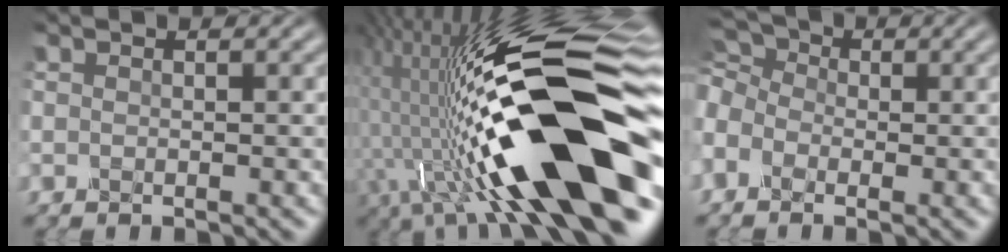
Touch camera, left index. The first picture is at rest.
{"total": 18.2, "force": [-2.3, 5.9, 17.0], "torque": [-0.254, 0.036, -0.055]}
{"total": 6.8, "force": [-1.1, 4.9, 4.6], "torque": [-0.107, 0.020, -0.031]}